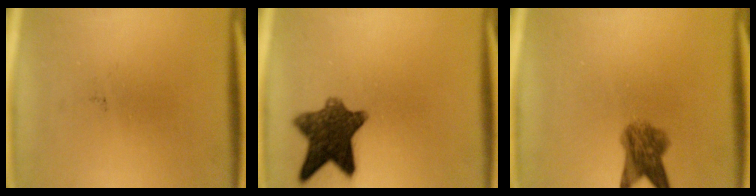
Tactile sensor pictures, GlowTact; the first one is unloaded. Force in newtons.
{"total": 10.1}
{"total": 5.2}